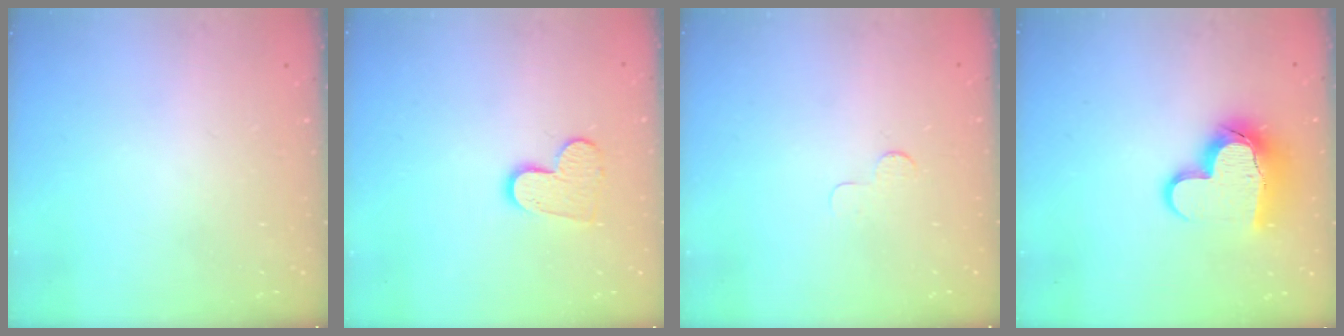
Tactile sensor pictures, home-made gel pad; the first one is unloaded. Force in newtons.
{"total": 9.9, "press": 9.8, "slide": 0.7}
{"total": 3.0, "press": 2.9, "slide": 0.3}
{"total": 14.3, "press": 14.3, "slide": 1.1}